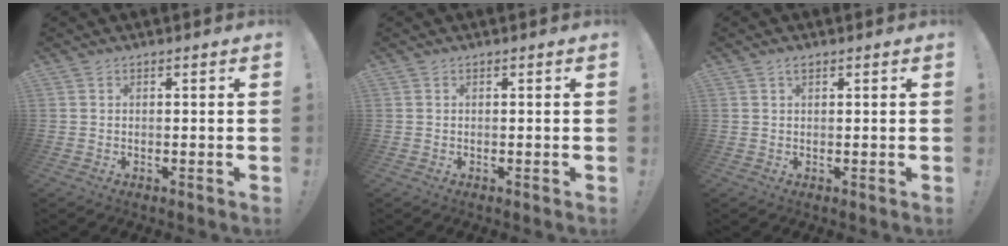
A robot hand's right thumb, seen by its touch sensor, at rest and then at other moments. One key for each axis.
{"total": 0.0}
{"total": 1.0, "fx": 0.6, "fy": 0.4, "fz": 0.7, "tx": -0.008, "ty": -0.001, "tz": 0.010}